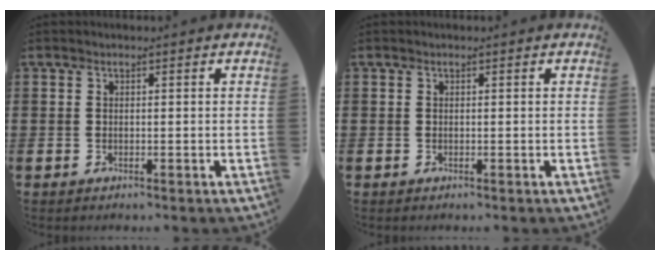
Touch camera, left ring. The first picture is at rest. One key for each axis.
{"total": 0.0}